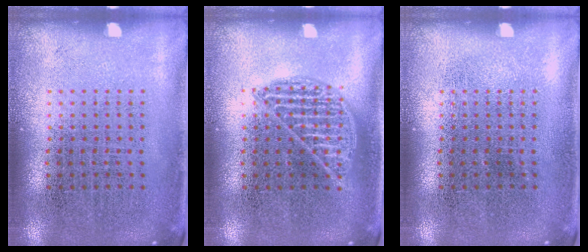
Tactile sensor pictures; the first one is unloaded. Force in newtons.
{"total": 1.0, "press": 1.0, "slide": 0.1}
{"total": 0.0}